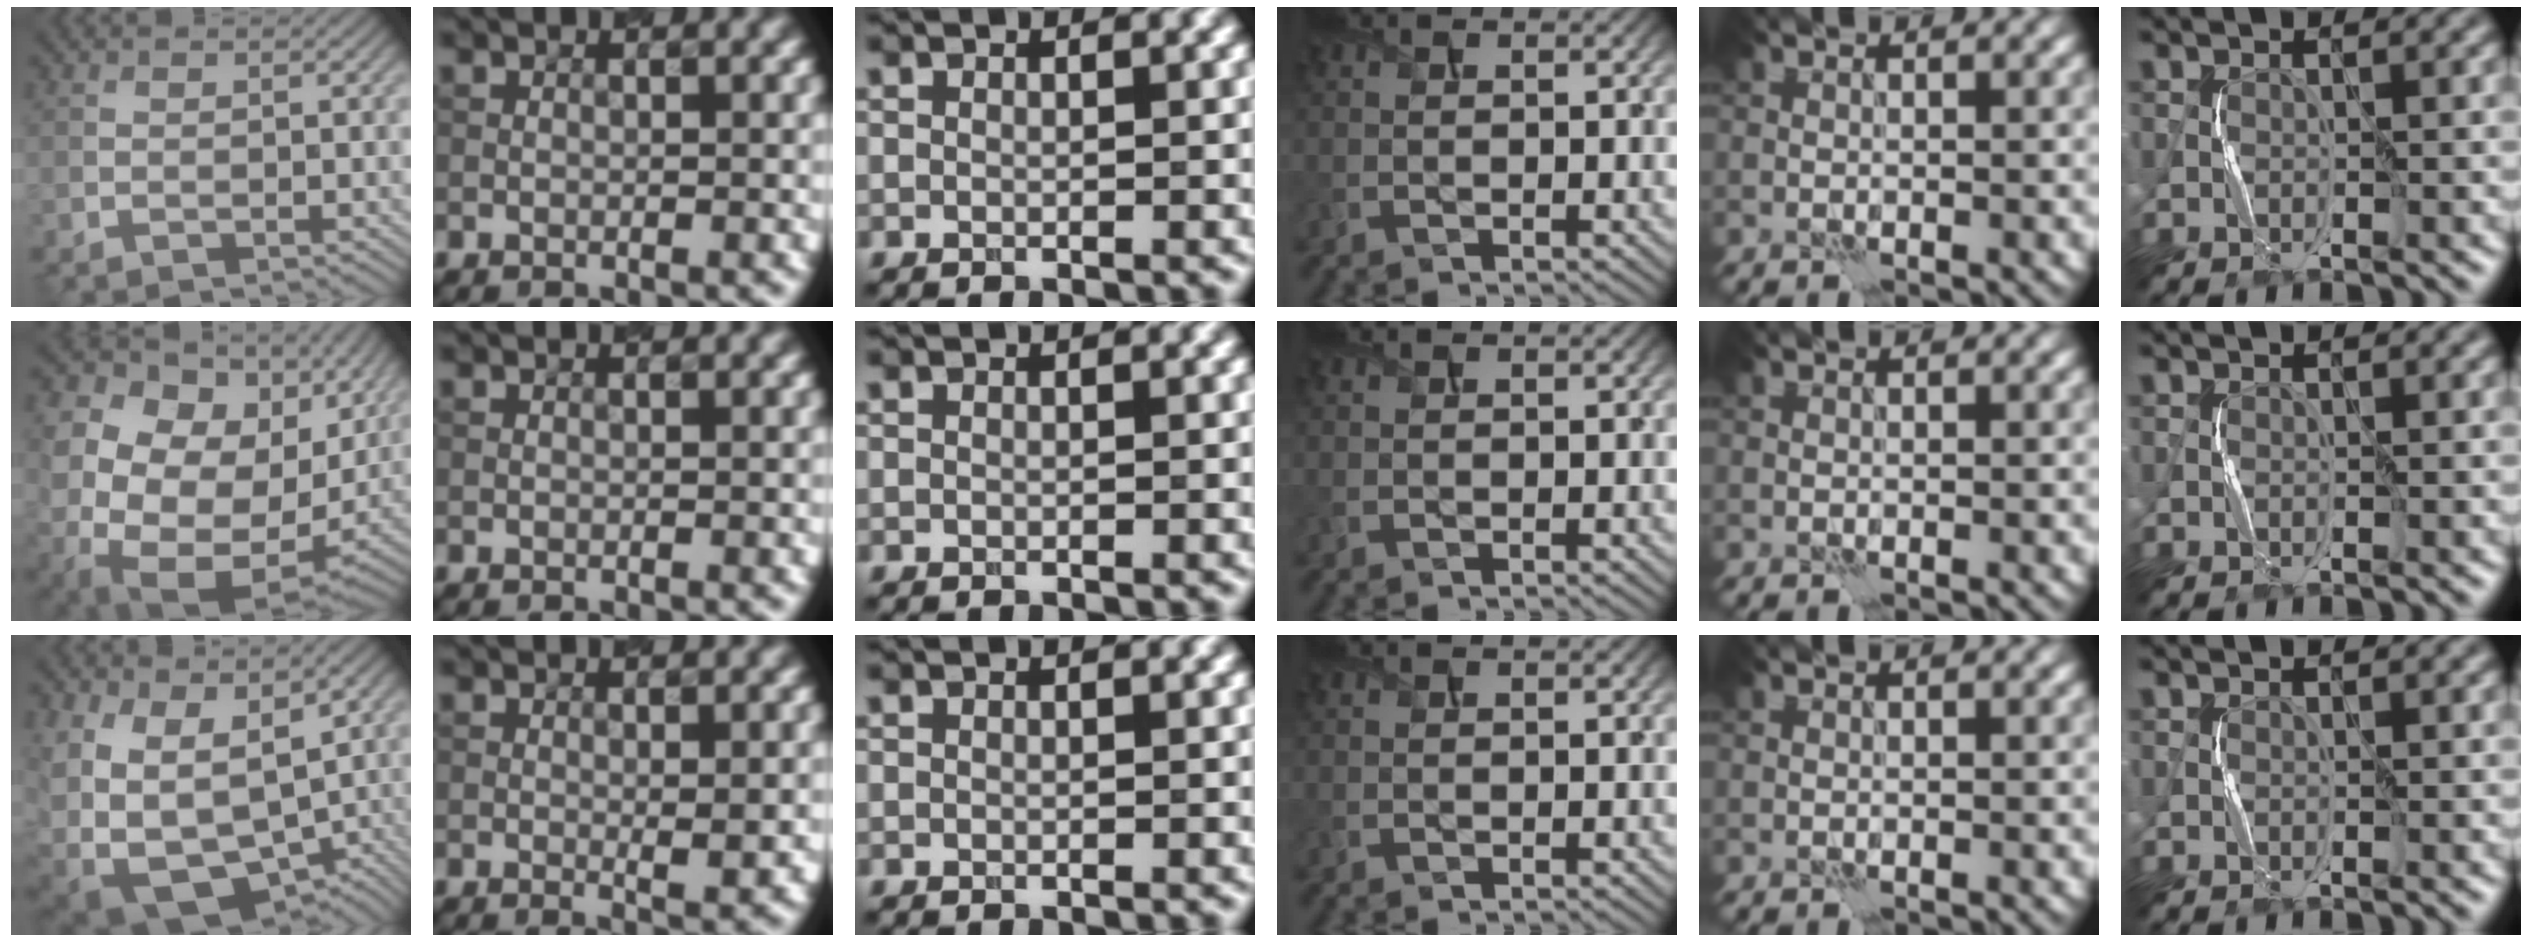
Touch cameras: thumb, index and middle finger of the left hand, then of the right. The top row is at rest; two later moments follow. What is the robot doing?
{"motion": "squeeze", "object": "air blower"}